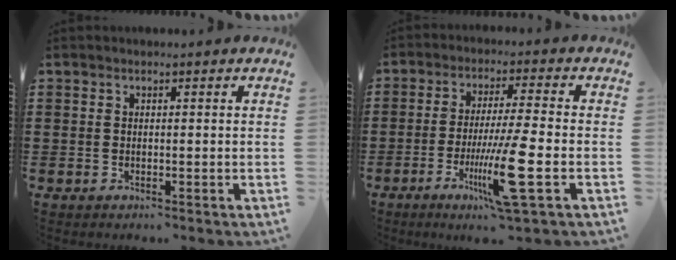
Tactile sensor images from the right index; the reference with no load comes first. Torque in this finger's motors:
{"motor_torque": [2.14, 0.00, 0.51, 0.12]}